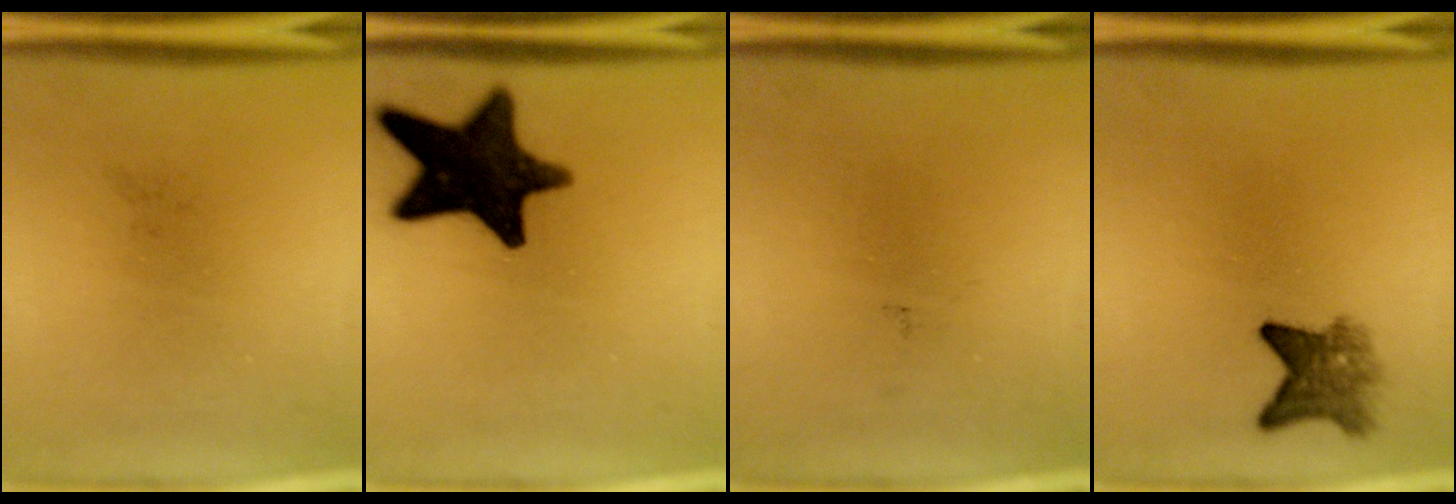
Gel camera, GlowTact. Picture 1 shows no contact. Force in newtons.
{"total": 16.1}
{"total": 0.0}
{"total": 4.5}